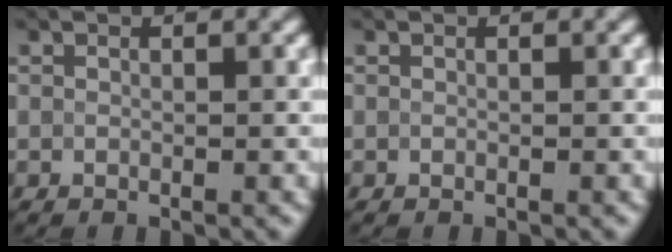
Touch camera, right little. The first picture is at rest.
{"total": 0.0}